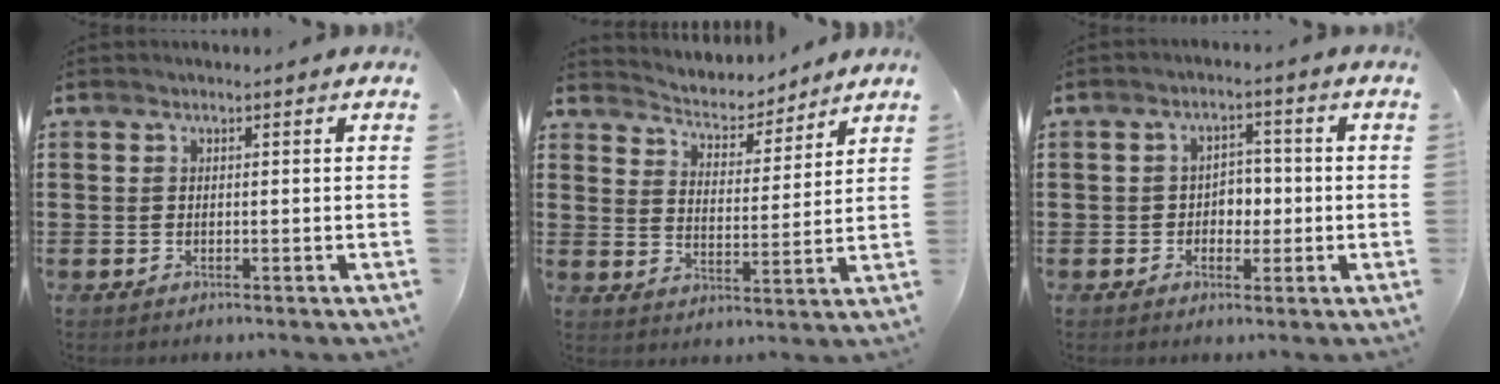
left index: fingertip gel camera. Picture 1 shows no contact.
{"total": 3.8, "force": [3.7, 0.7, 0.1], "torque": [-0.027, -0.031, 0.057]}
{"total": 3.2, "force": [-0.9, 2.5, 1.8], "torque": [-0.043, 0.007, -0.023]}